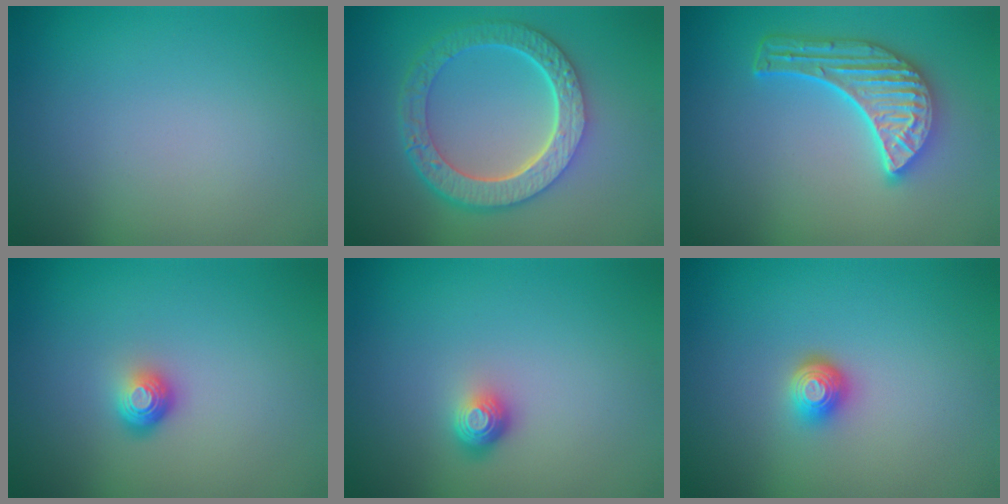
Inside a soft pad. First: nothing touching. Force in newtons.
{"total": 6.9, "press": 5.0, "slide": 4.7}
{"total": 5.3, "press": 4.4, "slide": 2.8}
{"total": 1.8, "press": 1.2, "slide": 1.4}
{"total": 1.8, "press": 1.2, "slide": 1.3}
{"total": 1.8, "press": 1.3, "slide": 1.2}